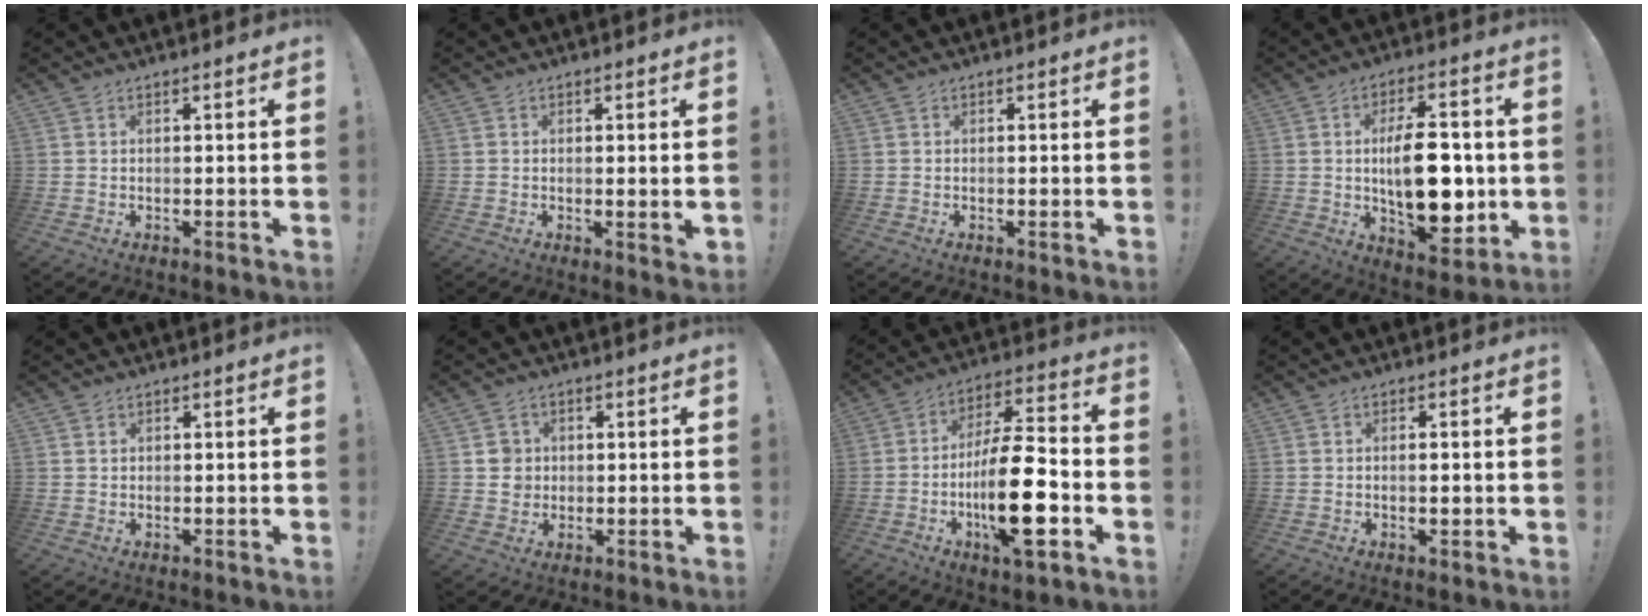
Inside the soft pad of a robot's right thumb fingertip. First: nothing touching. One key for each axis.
{"total": 1.8, "fx": 0.6, "fy": 0.2, "fz": 1.7, "tx": -0.022, "ty": -0.003, "tz": 0.008}
{"total": 0.0}
{"total": 18.3, "fx": -0.3, "fy": 9.2, "fz": 15.8, "tx": -0.261, "ty": -0.004, "tz": -0.002}
{"total": 0.8, "fx": 0.4, "fy": 0.7, "fz": 0.2, "tx": 0.005, "ty": -0.002, "tz": 0.007}
{"total": 4.8, "fx": 0.4, "fy": 4.6, "fz": 1.2, "tx": -0.009, "ty": 0.006, "tz": 0.008}
{"total": 20.7, "fx": -5.5, "fy": 6.5, "fz": 18.9, "tx": -0.337, "ty": 0.019, "tz": -0.087}
{"total": 1.7, "fx": -0.4, "fy": 0.6, "fz": 1.5, "tx": -0.019, "ty": 0.000, "tz": -0.009}